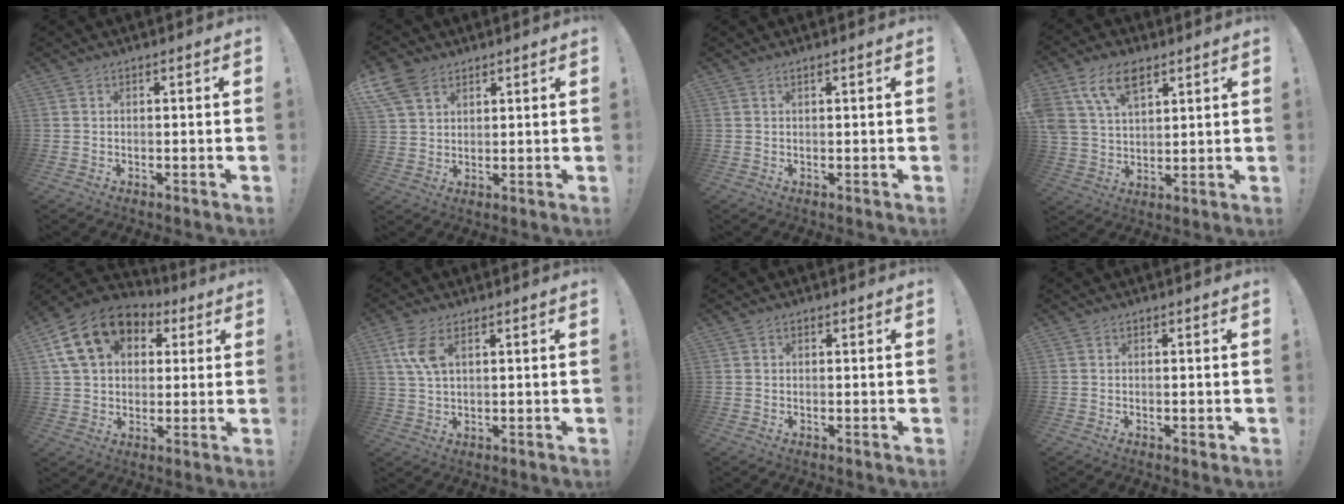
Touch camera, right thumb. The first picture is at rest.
{"total": 9.1, "force": [5.6, 5.7, 4.2], "torque": [-0.090, -0.020, 0.112]}
{"total": 0.8, "force": [0.6, -0.1, 0.6], "torque": [-0.009, -0.001, 0.009]}
{"total": 12.2, "force": [7.1, 7.2, 6.9], "torque": [-0.135, -0.017, 0.138]}
{"total": 17.4, "force": [6.9, 12.6, 9.8], "torque": [-0.151, -0.013, 0.133]}
{"total": 7.1, "force": [2.8, 3.4, 5.6], "torque": [-0.118, -0.005, 0.051]}
{"total": 0.6, "force": [0.2, 0.5, 0.2], "torque": [-0.002, 0.000, 0.003]}
{"total": 0.7, "force": [0.0, 0.4, 0.6], "torque": [-0.007, 0.000, 0.001]}